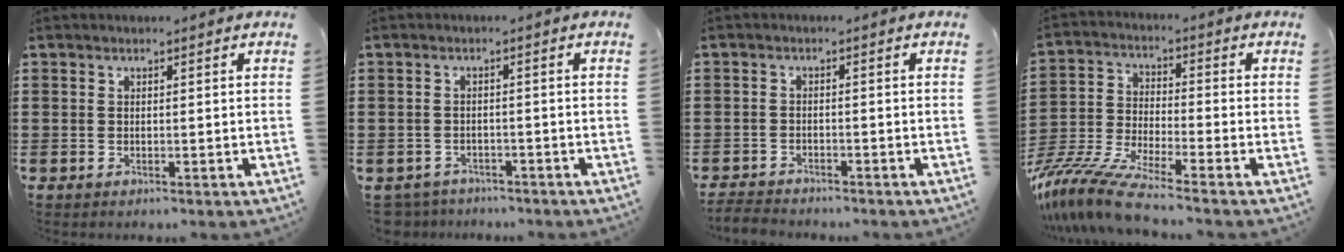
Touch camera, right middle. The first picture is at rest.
{"total": 2.3, "force": [-2.2, 0.5, -0.2], "torque": [-0.005, 0.000, -0.051]}
{"total": 2.5, "force": [-2.5, 0.2, 0.1], "torque": [-0.008, -0.003, -0.053]}
{"total": 9.3, "force": [-8.1, 0.5, 4.6], "torque": [-0.110, -0.007, -0.165]}